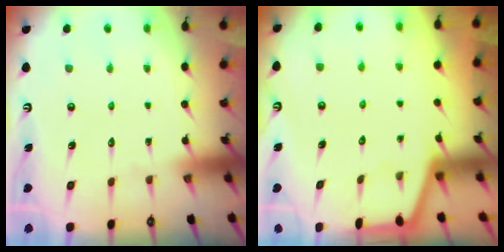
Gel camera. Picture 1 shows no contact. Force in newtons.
{"total": 1.3, "press": 1.3, "slide": 0.3}